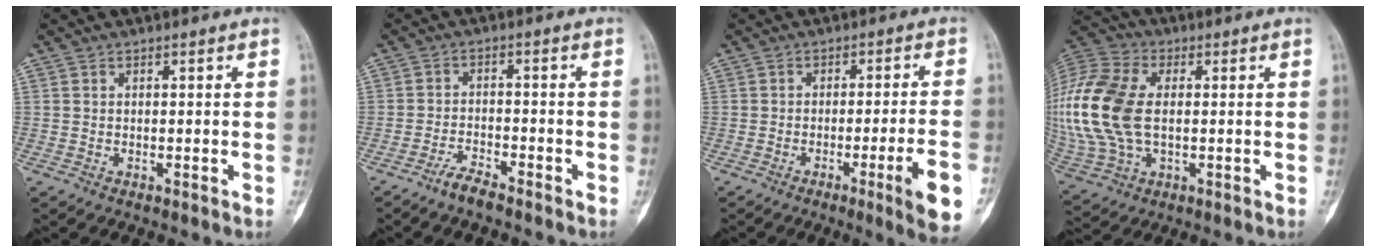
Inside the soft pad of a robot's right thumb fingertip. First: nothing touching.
{"total": 3.6, "force": [-3.2, 0.6, 1.7], "torque": [-0.040, 0.015, -0.064]}
{"total": 10.2, "force": [-4.1, 0.4, 9.3], "torque": [-0.125, 0.004, -0.054]}
{"total": 21.1, "force": [0.6, 13.1, 16.5], "torque": [-0.393, 0.007, 0.015]}